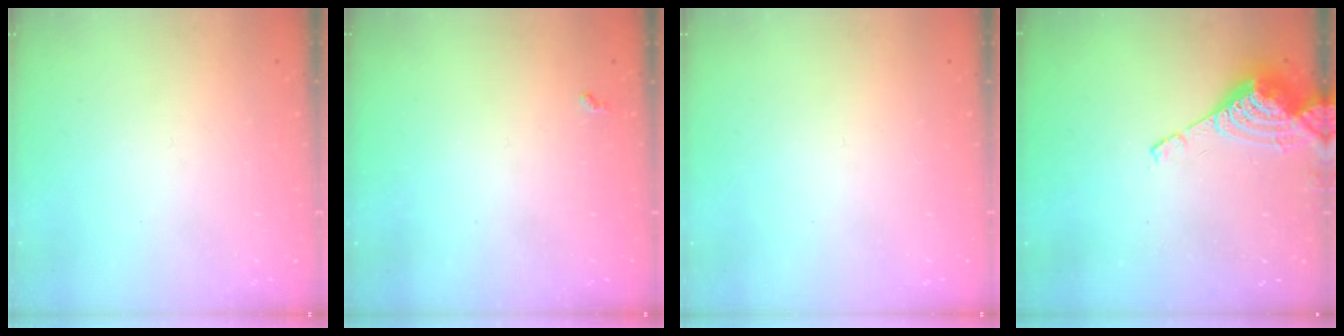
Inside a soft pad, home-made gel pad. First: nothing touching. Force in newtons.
{"total": 2.8, "press": 2.8, "slide": 0.5}
{"total": 0.0}
{"total": 8.3, "press": 8.2, "slide": 1.0}